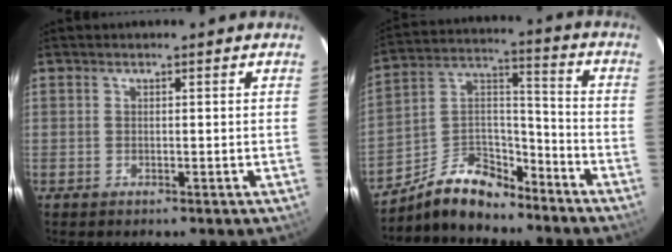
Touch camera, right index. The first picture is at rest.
{"total": 12.3, "force": [-9.9, 5.4, 5.1], "torque": [-0.106, 0.047, -0.176]}